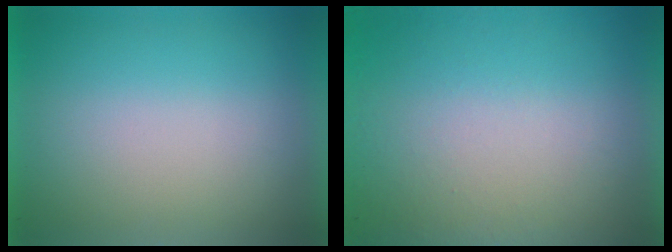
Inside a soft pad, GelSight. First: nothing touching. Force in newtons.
{"total": 8.2}